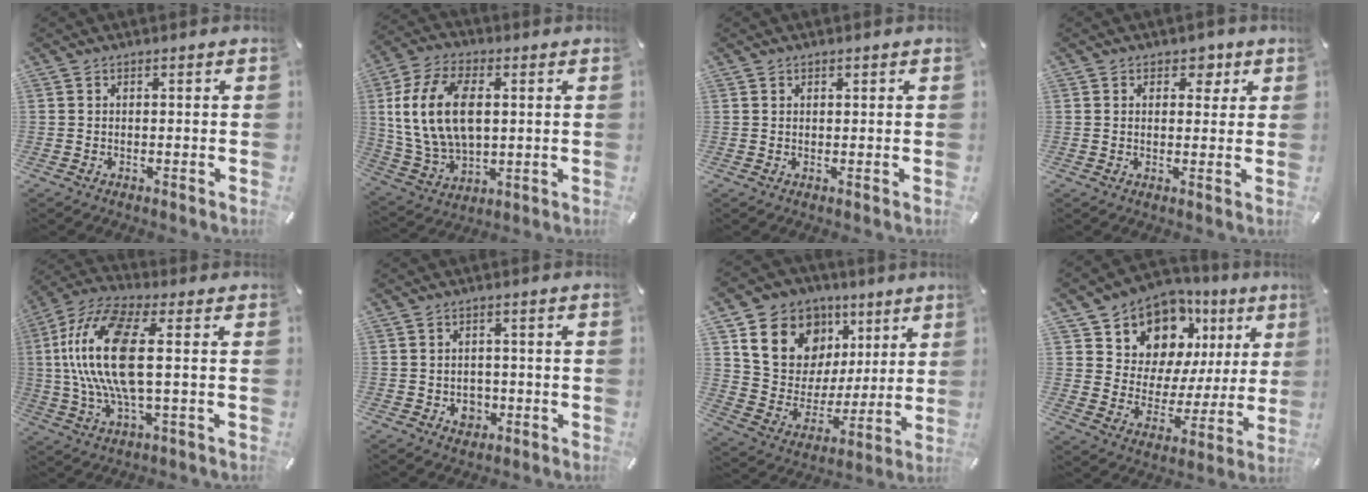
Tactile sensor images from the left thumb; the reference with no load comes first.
{"total": 15.9, "force": [2.6, 10.4, 11.7], "torque": [-0.266, 0.008, 0.046]}
{"total": 0.7, "force": [0.4, 0.5, 0.1], "torque": [-0.002, 0.002, 0.008]}
{"total": 4.4, "force": [2.0, 3.2, 2.3], "torque": [-0.011, -0.006, 0.025]}
{"total": 17.2, "force": [1.5, 6.8, 15.8], "torque": [-0.341, -0.014, 0.020]}
{"total": 4.2, "force": [-1.1, 3.7, 1.6], "torque": [-0.011, 0.000, -0.020]}
{"total": 17.2, "force": [8.2, 13.8, 6.1], "torque": [-0.110, -0.040, 0.164]}
{"total": 12.4, "force": [8.8, 8.3, 2.6], "torque": [-0.049, -0.088, 0.156]}